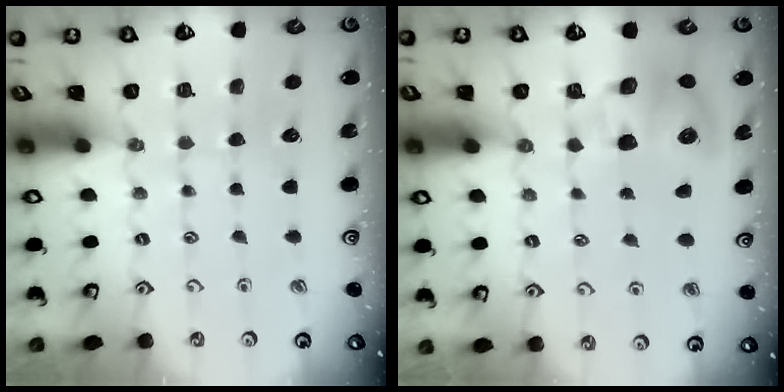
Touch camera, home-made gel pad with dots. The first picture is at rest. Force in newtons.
{"total": 8.8, "press": 8.7, "slide": 1.2}